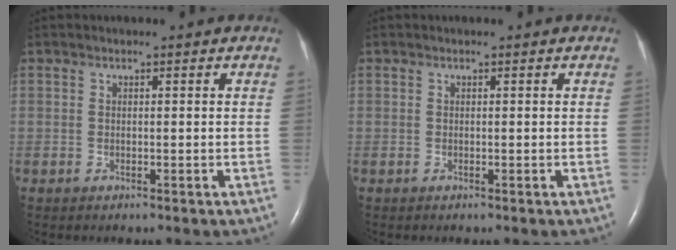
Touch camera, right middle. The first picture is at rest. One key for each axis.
{"total": 0.0}